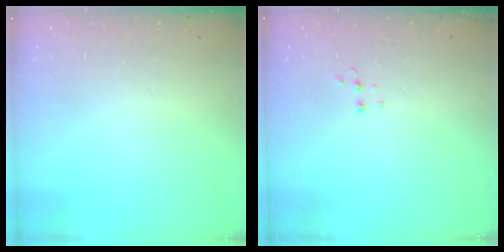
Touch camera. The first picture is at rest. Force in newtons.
{"total": 3.8, "press": 3.8, "slide": 0.3}